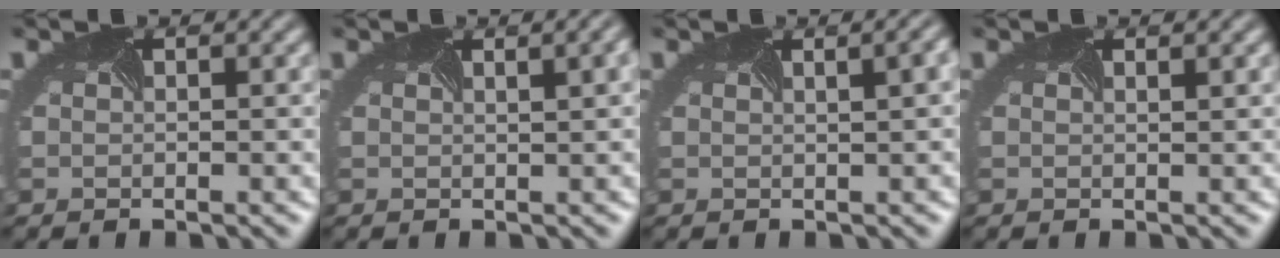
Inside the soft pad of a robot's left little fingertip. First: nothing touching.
{"total": 3.9, "force": [1.6, 1.7, 3.1], "torque": [-0.018, 0.026, -0.001]}
{"total": 4.1, "force": [1.4, 1.9, 3.4], "torque": [-0.015, 0.031, -0.001]}
{"total": 0.9, "force": [0.6, 0.3, 0.6], "torque": [-0.002, 0.009, -0.001]}